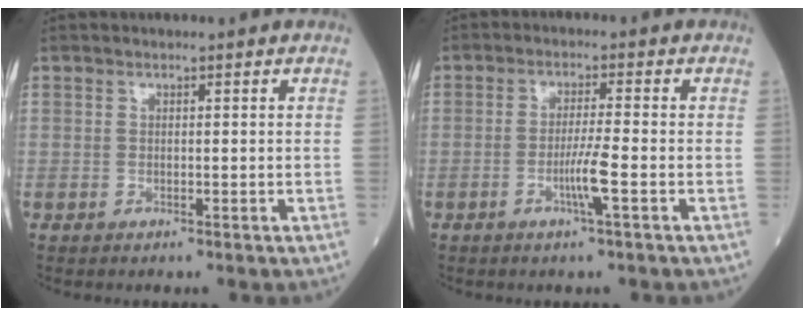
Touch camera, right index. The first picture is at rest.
{"total": 4.1, "force": [-1.5, -0.6, 3.7], "torque": [-0.072, -0.007, -0.031]}